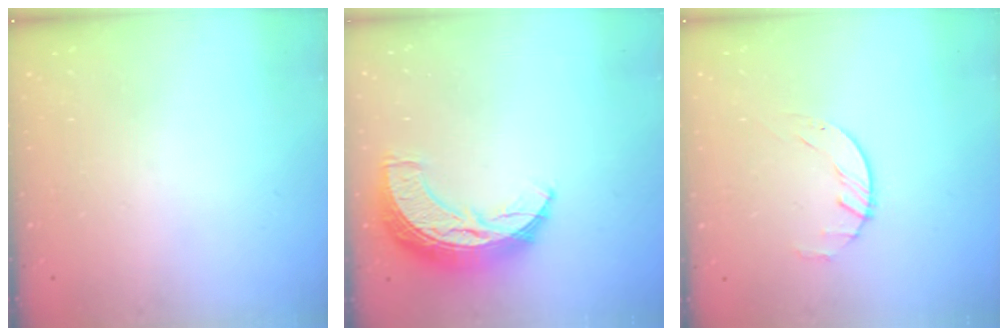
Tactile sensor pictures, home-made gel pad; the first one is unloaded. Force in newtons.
{"total": 14.1, "press": 14.1, "slide": 0.6}
{"total": 1.6, "press": 1.6, "slide": 0.3}